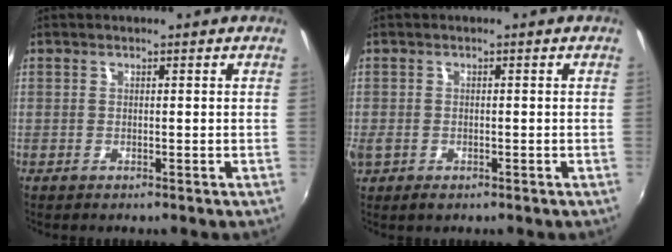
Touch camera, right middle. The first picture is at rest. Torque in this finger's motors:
{"motor_torque": [0.76, -0.67, 0.06, 0.06]}